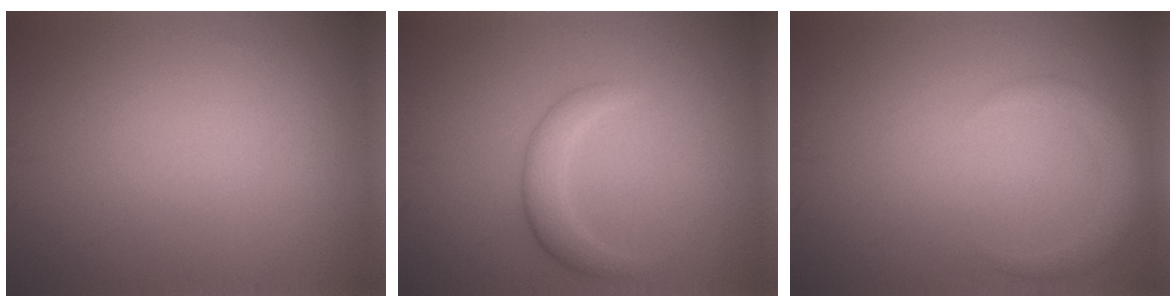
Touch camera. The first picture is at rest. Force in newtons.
{"total": 2.5, "press": 2.5, "slide": 0.1}
{"total": 2.3, "press": 2.3, "slide": 0.2}